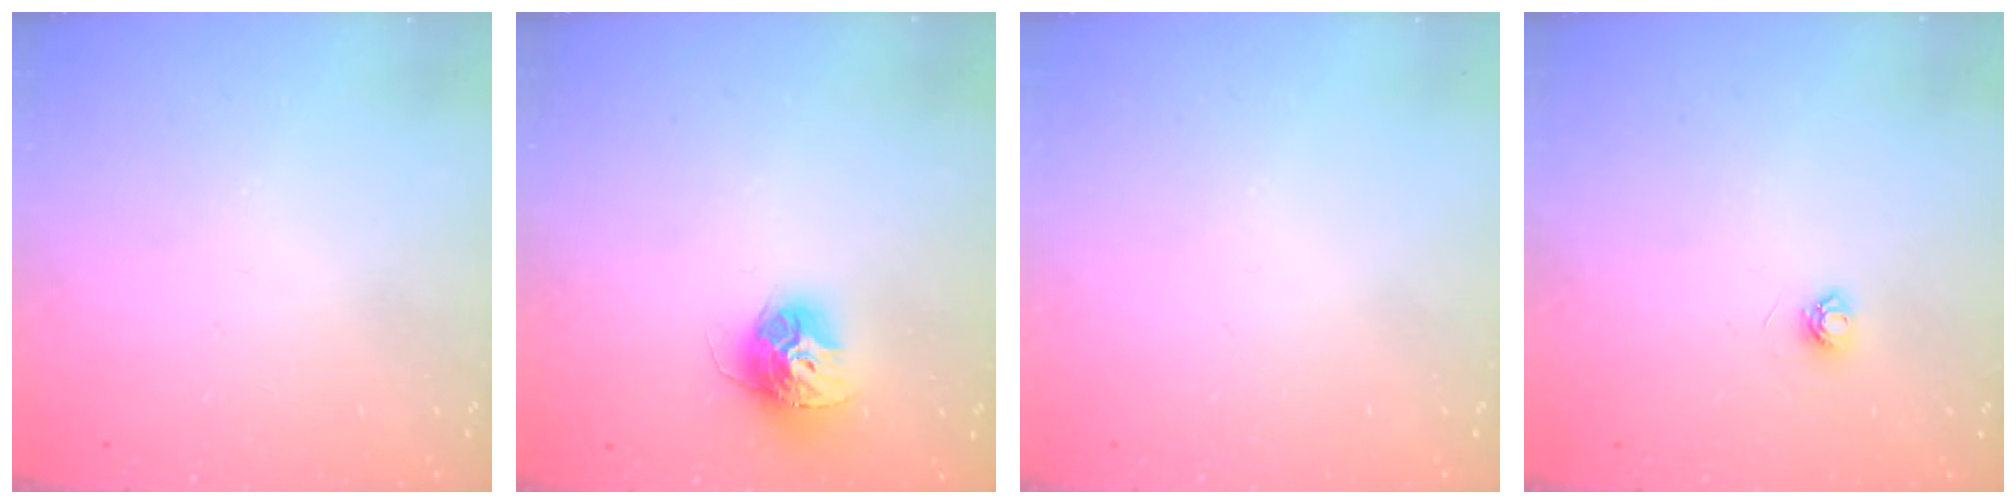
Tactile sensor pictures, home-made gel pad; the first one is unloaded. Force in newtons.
{"total": 12.2, "press": 12.1, "slide": 1.0}
{"total": 0.0}
{"total": 4.7, "press": 4.6, "slide": 0.6}